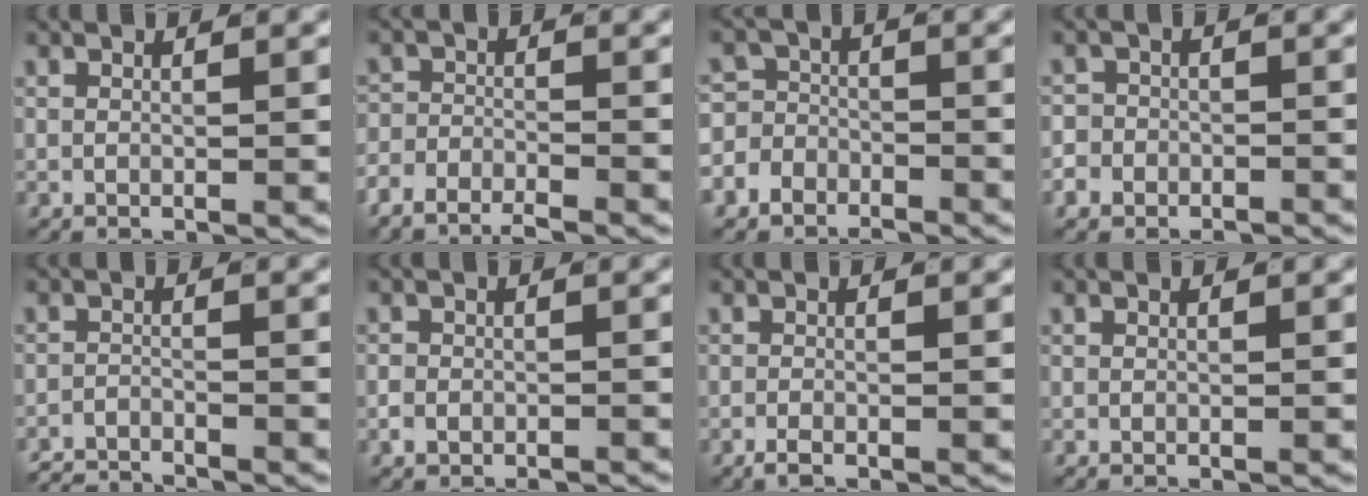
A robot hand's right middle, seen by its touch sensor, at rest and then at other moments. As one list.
[{"total": 3.9, "force": [-3.3, 1.8, 0.9], "torque": [-0.009, 0.001, -0.068]}, {"total": 7.0, "force": [-3.4, 6.0, 1.5], "torque": [-0.035, -0.022, -0.065]}, {"total": 2.9, "force": [-2.1, 2.0, 0.3], "torque": [0.007, -0.002, -0.043]}, {"total": 3.9, "force": [-3.8, 0.5, 0.0], "torque": [0.003, -0.012, -0.068]}, {"total": 1.3, "force": [-1.0, 0.6, 0.5], "torque": [-0.004, 0.000, -0.018]}, {"total": 1.5, "force": [-1.2, 0.5, 0.7], "torque": [-0.018, -0.006, -0.020]}, {"total": 0.0}]